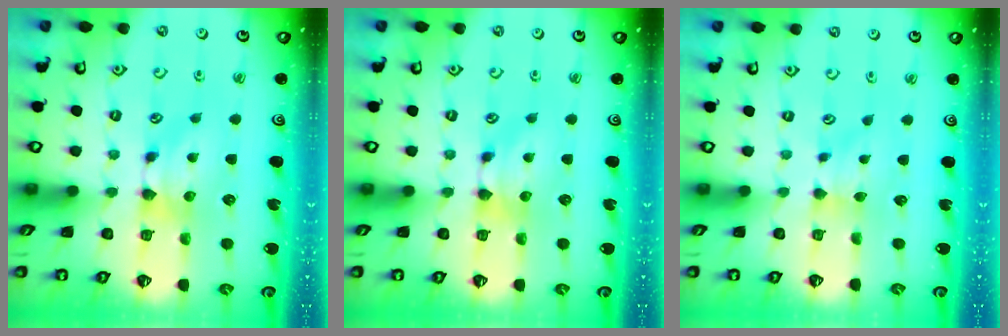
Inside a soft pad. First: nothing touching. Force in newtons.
{"total": 0.0}
{"total": 1.8, "press": 1.6, "slide": 0.7}